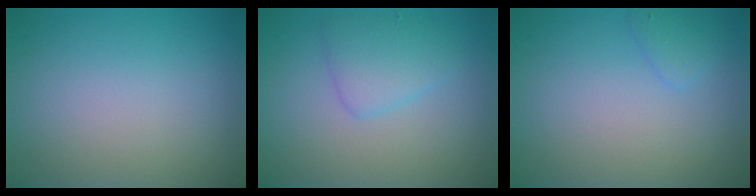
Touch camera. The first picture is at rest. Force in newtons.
{"total": 2.5, "press": 2.5, "slide": 0.1}
{"total": 1.1, "press": 1.1, "slide": 0.0}